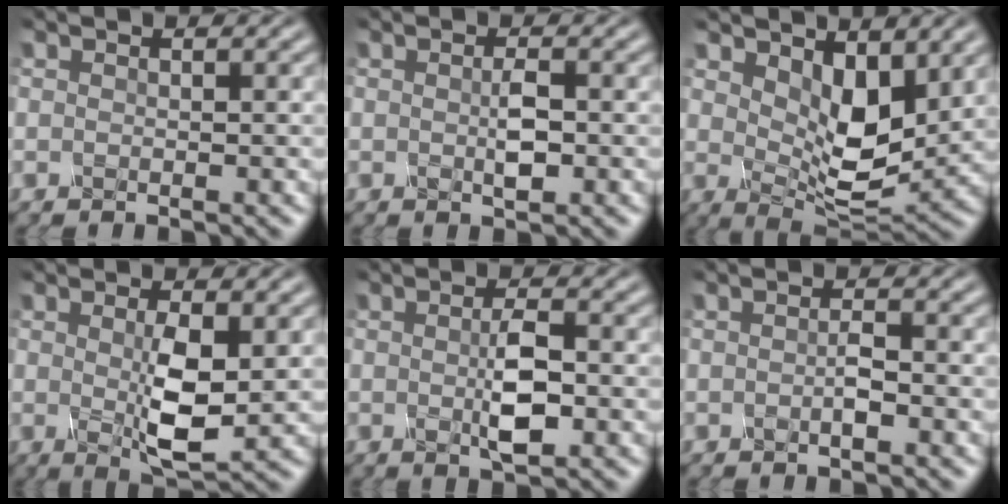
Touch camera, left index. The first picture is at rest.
{"total": 1.2, "force": [-0.1, 0.0, 1.2], "torque": [-0.036, 0.000, 0.005]}
{"total": 5.3, "force": [2.1, 2.6, 4.1], "torque": [-0.084, -0.013, 0.048]}
{"total": 3.8, "force": [0.1, 0.7, 3.7], "torque": [-0.088, -0.008, 0.012]}
{"total": 2.6, "force": [-0.2, 0.4, 2.5], "torque": [-0.061, -0.003, 0.003]}
{"total": 0.7, "force": [-0.4, -0.3, 0.6], "torque": [-0.023, 0.002, -0.001]}